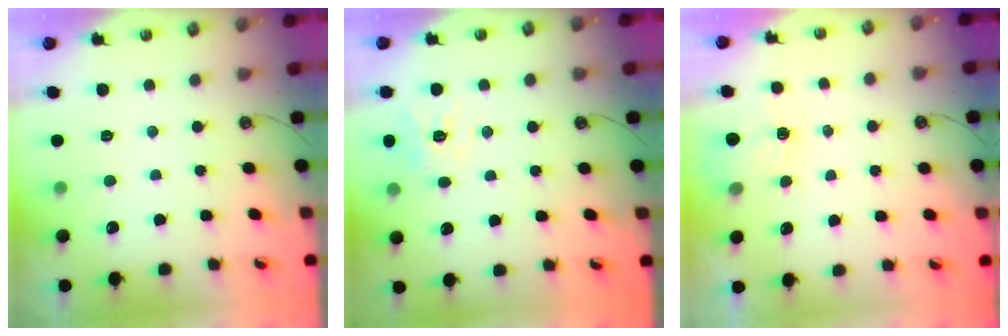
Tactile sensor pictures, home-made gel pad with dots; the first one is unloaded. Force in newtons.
{"total": 10.8, "press": 10.7, "slide": 1.3}
{"total": 1.9, "press": 1.9, "slide": 0.3}